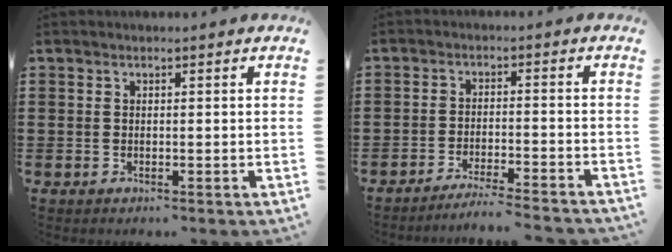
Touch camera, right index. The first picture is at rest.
{"total": 3.9, "force": [-3.7, -0.6, 0.8], "torque": [-0.015, -0.005, -0.076]}